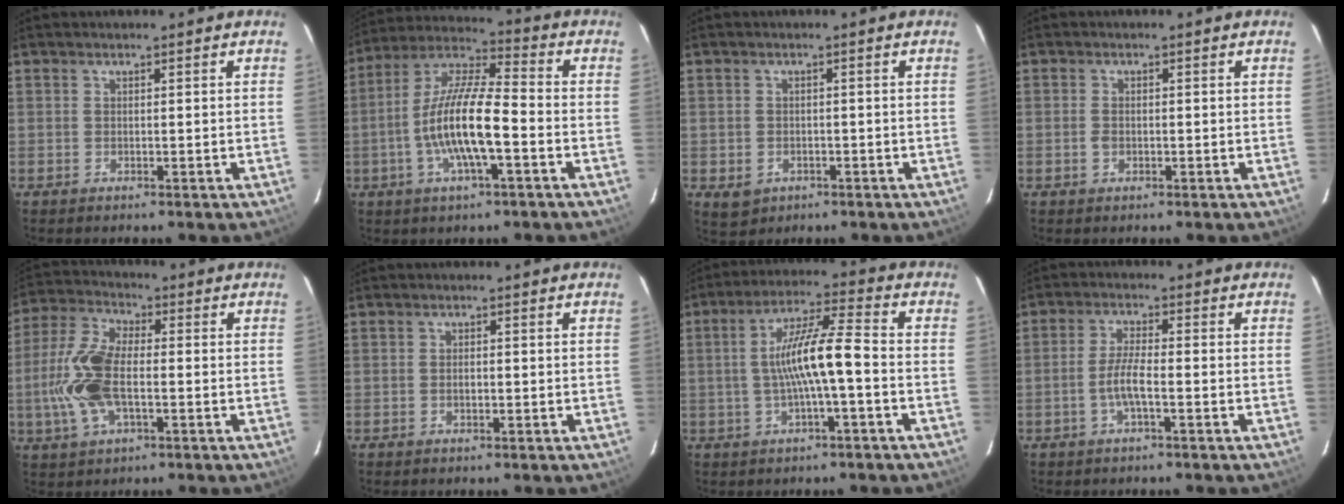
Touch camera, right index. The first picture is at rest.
{"total": 13.9, "force": [-3.8, 3.0, 13.0], "torque": [-0.256, -0.001, -0.075]}
{"total": 3.9, "force": [-1.3, 3.3, 1.5], "torque": [-0.035, -0.002, -0.009]}
{"total": 1.7, "force": [-0.5, 1.2, 1.1], "torque": [-0.025, 0.002, -0.009]}
{"total": 13.1, "force": [-2.2, 6.1, 11.4], "torque": [-0.256, 0.007, -0.048]}
{"total": 1.2, "force": [-0.3, 0.7, 0.9], "torque": [-0.017, 0.000, -0.006]}
{"total": 9.9, "force": [-1.7, 0.7, 9.8], "torque": [-0.184, 0.016, -0.027]}
{"total": 4.5, "force": [-1.8, 0.6, 4.1], "torque": [-0.086, 0.001, -0.034]}